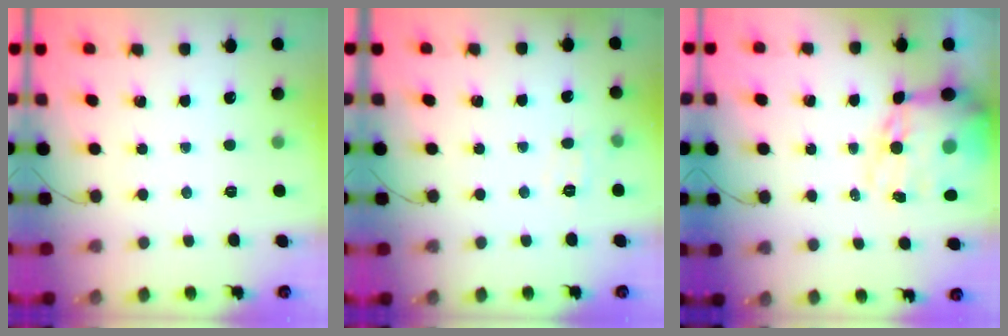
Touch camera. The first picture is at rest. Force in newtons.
{"total": 6.1, "press": 5.9, "slide": 1.4}
{"total": 15.8, "press": 15.4, "slide": 3.5}